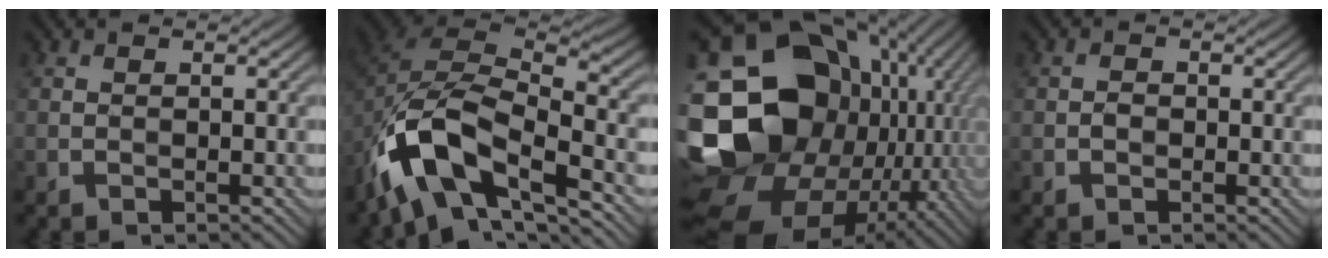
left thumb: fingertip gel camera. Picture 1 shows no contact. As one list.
[{"total": 13.0, "force": [-7.4, 5.7, 9.1], "torque": [-0.188, -0.016, -0.143]}, {"total": 21.3, "force": [-0.7, 16.7, 13.3], "torque": [-0.287, -0.014, 0.005]}, {"total": 0.9, "force": [-0.4, 0.7, 0.5], "torque": [-0.009, 0.001, -0.011]}]